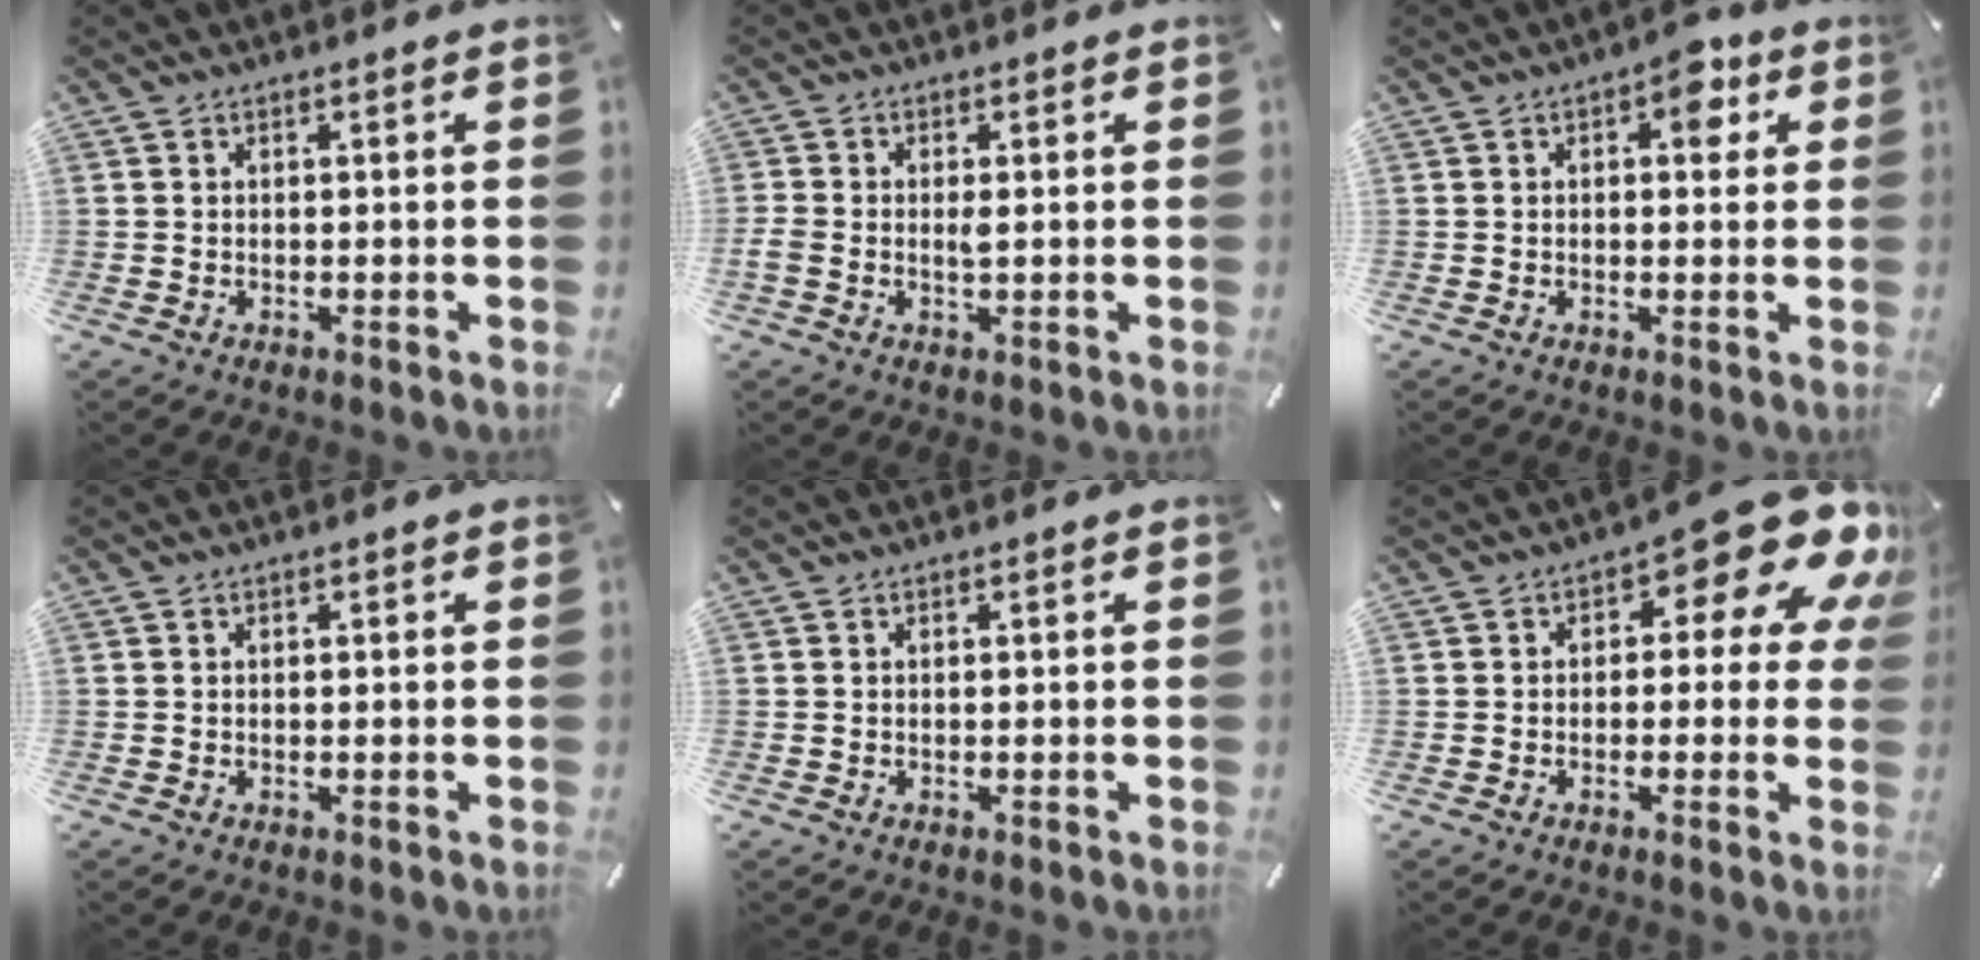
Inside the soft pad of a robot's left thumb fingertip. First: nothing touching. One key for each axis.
{"total": 2.1, "fx": -0.1, "fy": 1.0, "fz": 1.9, "tx": -0.037, "ty": 0.000, "tz": -0.002}
{"total": 5.3, "fx": 2.0, "fy": 3.1, "fz": 3.8, "tx": -0.036, "ty": -0.007, "tz": 0.024}
{"total": 0.0}
{"total": 0.0}
{"total": 14.3, "fx": 6.8, "fy": 6.0, "fz": 11.1, "tx": -0.144, "ty": -0.049, "tz": 0.111}